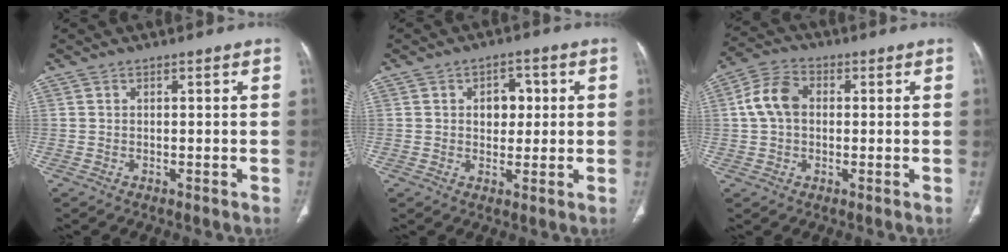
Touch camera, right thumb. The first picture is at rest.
{"total": 5.4, "force": [0.9, 3.9, 3.6], "torque": [-0.021, 0.003, 0.012]}
{"total": 7.9, "force": [0.7, 5.7, 5.4], "torque": [-0.102, 0.022, 0.007]}